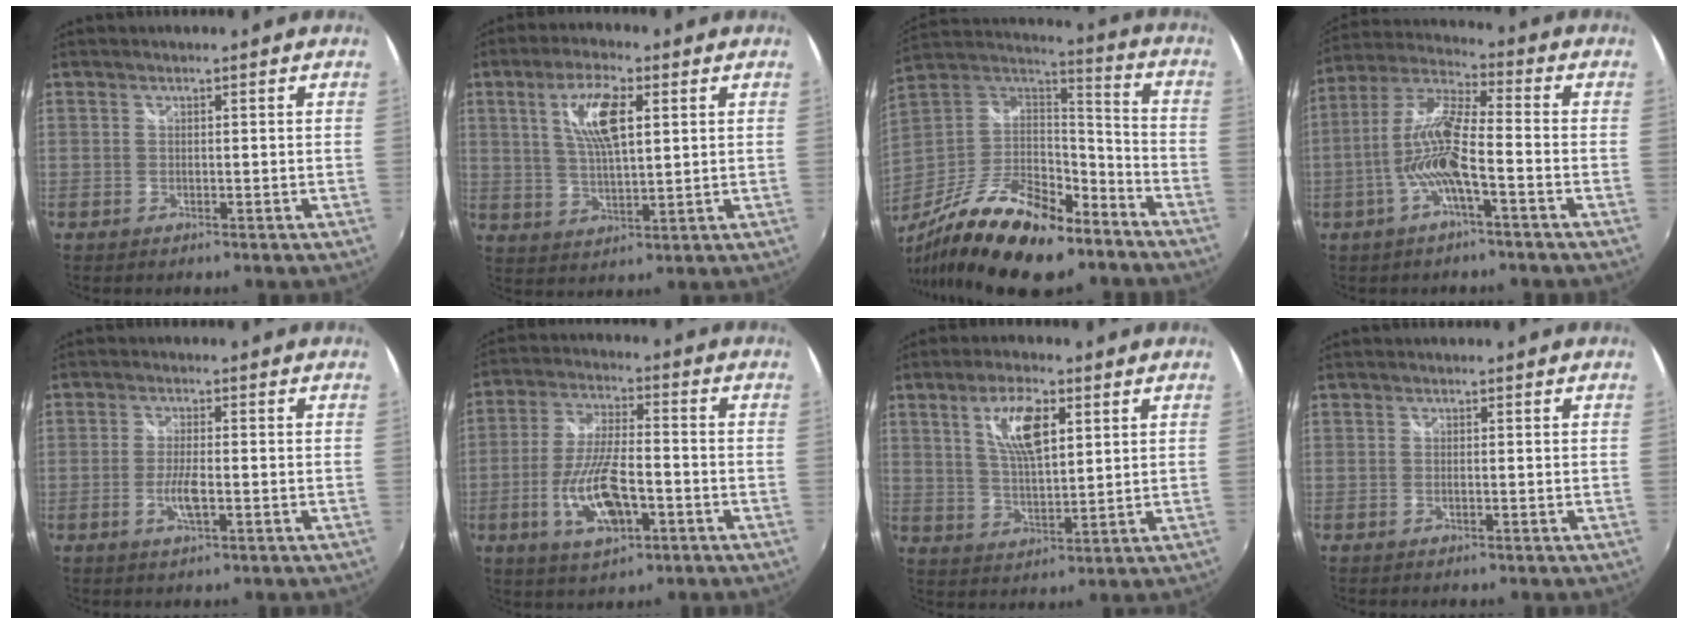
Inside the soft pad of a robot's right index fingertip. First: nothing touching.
{"total": 9.2, "force": [3.1, 2.9, 8.1], "torque": [-0.155, 0.006, 0.060]}
{"total": 27.3, "force": [-18.2, 10.3, 17.6], "torque": [-0.340, -0.031, -0.295]}
{"total": 11.6, "force": [-3.7, 2.0, 10.8], "torque": [-0.221, 0.002, -0.070]}
{"total": 4.4, "force": [-1.4, 0.9, 4.1], "torque": [-0.084, -0.006, -0.027]}
{"total": 12.7, "force": [-4.4, 4.6, 11.0], "torque": [-0.225, -0.009, -0.078]}
{"total": 9.2, "force": [3.8, 3.3, 7.7], "torque": [-0.142, 0.006, 0.073]}
{"total": 0.8, "force": [-0.3, -0.1, 0.7], "torque": [-0.013, 0.000, -0.006]}